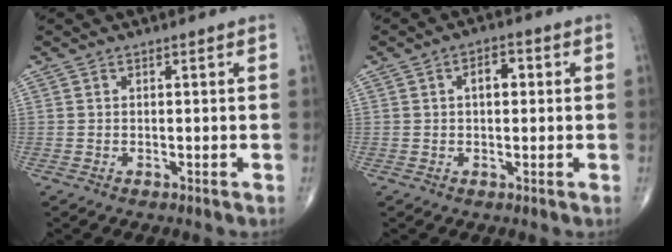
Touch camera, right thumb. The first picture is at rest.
{"total": 3.8, "force": [0.7, 2.1, 3.0], "torque": [-0.038, 0.009, 0.008]}